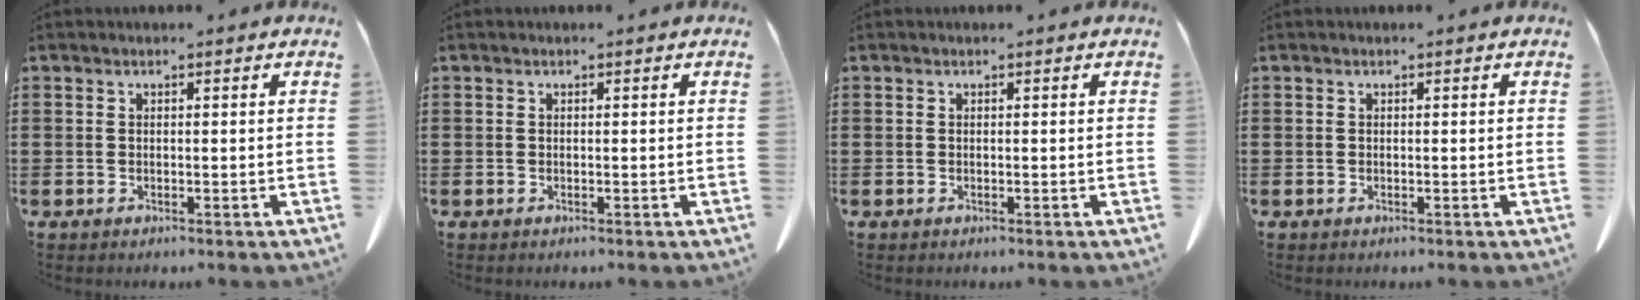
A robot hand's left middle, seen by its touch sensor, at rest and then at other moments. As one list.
[{"total": 0.0}, {"total": 0.0}, {"total": 0.0}]